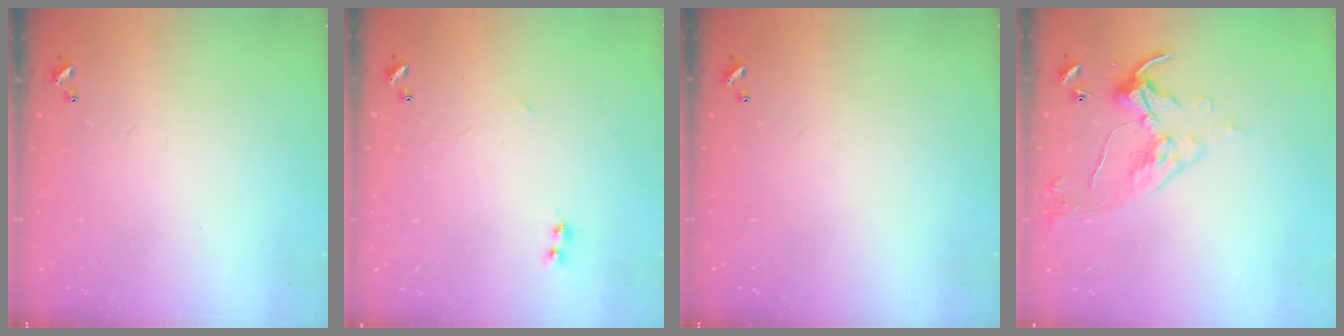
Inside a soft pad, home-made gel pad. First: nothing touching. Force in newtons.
{"total": 2.3, "press": 2.3, "slide": 0.3}
{"total": 0.0}
{"total": 6.2, "press": 6.2, "slide": 0.7}